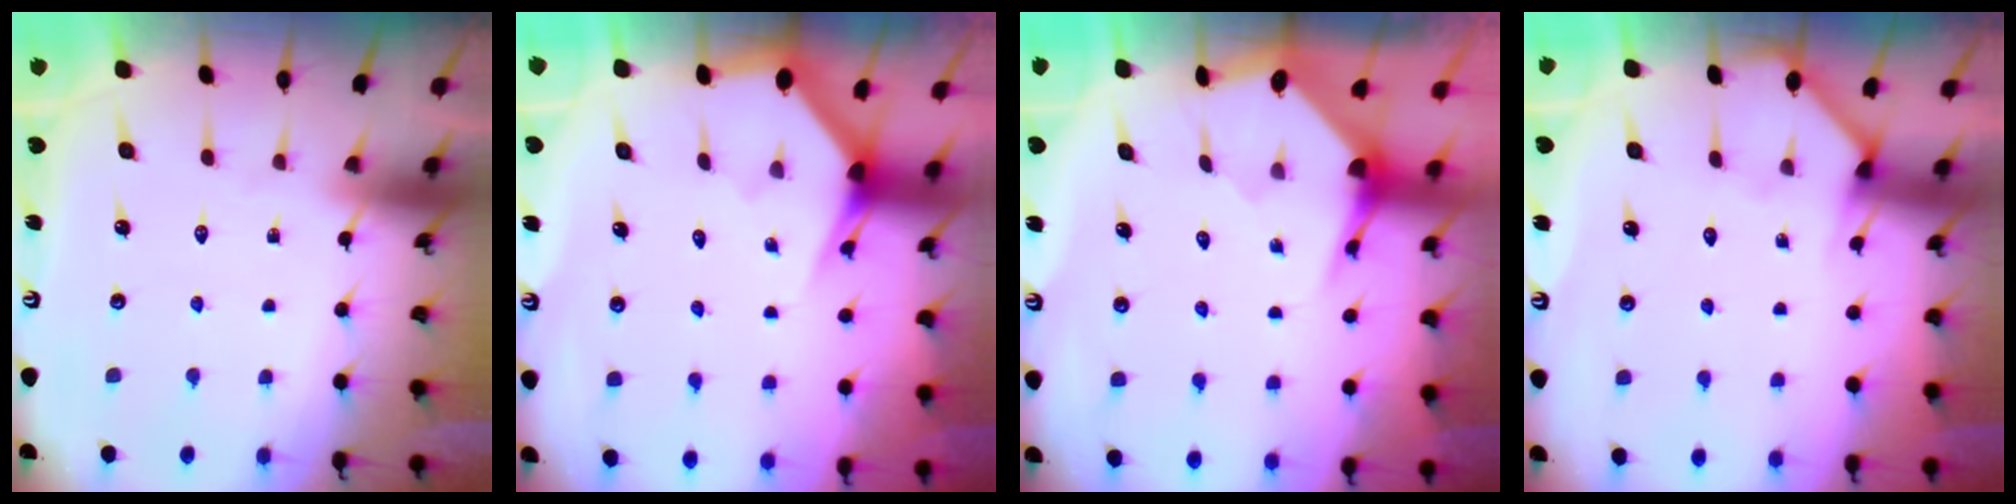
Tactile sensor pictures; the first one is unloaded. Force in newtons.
{"total": 2.6, "press": 2.6, "slide": 0.0}
{"total": 3.6, "press": 3.6, "slide": 0.5}
{"total": 2.5, "press": 2.5, "slide": 0.1}